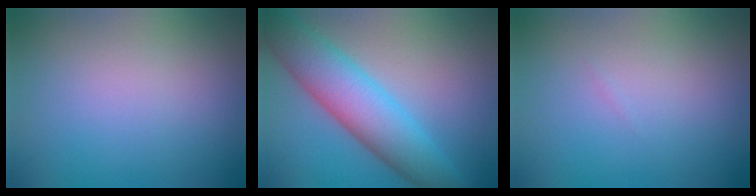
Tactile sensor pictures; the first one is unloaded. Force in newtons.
{"total": 7.9, "press": 7.9, "slide": 0.3}
{"total": 0.0}